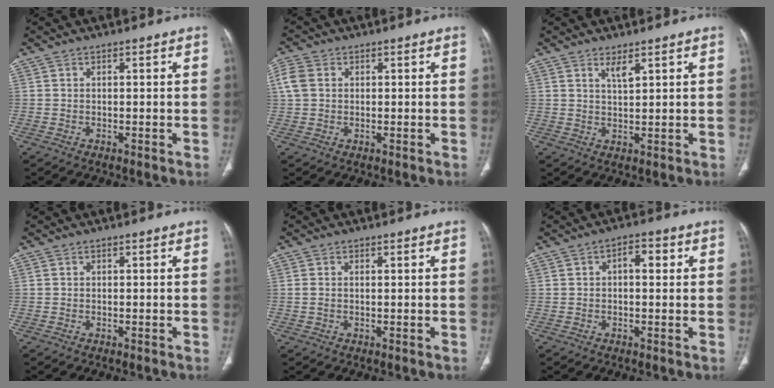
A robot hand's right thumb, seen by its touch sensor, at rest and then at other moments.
{"total": 4.3, "force": [0.9, 3.4, 2.5], "torque": [-0.059, 0.010, 0.015]}
{"total": 2.4, "force": [1.7, 0.6, 1.7], "torque": [-0.025, -0.014, 0.033]}
{"total": 0.0}
{"total": 1.4, "force": [0.1, 0.8, 1.1], "torque": [-0.040, 0.009, 0.006]}
{"total": 3.2, "force": [0.6, 1.7, 2.7], "torque": [-0.029, 0.009, 0.003]}